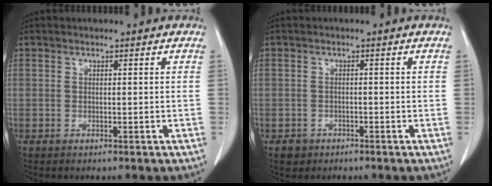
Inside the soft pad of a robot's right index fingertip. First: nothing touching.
{"total": 1.8, "force": [-1.2, 1.4, 0.1], "torque": [-0.006, 0.005, -0.018]}